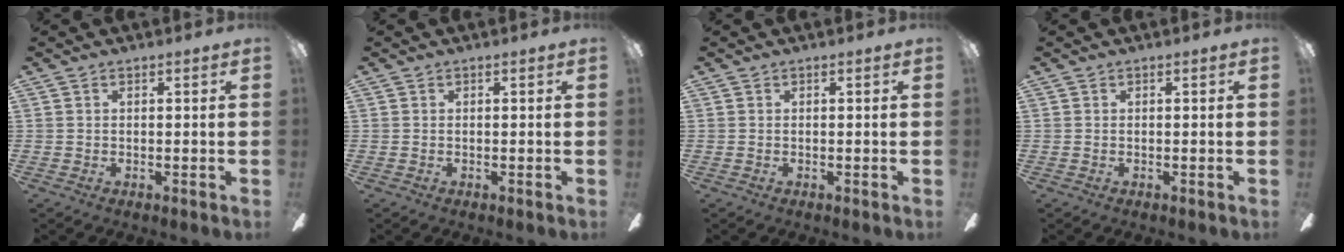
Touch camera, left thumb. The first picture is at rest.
{"total": 0.0}
{"total": 0.0}
{"total": 0.0}